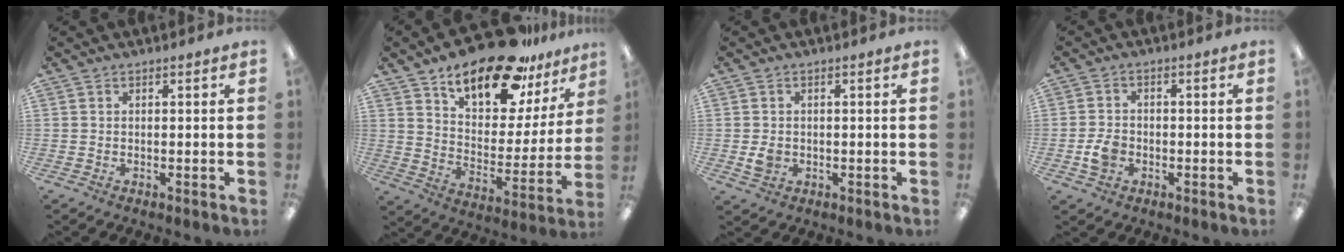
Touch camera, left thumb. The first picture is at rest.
{"total": 20.1, "force": [15.2, 7.9, 10.5], "torque": [-0.171, -0.097, 0.261]}
{"total": 3.0, "force": [-0.3, 2.4, 1.7], "torque": [-0.021, 0.002, -0.005]}
{"total": 4.4, "force": [-1.3, 3.4, 2.4], "torque": [-0.046, 0.005, -0.022]}